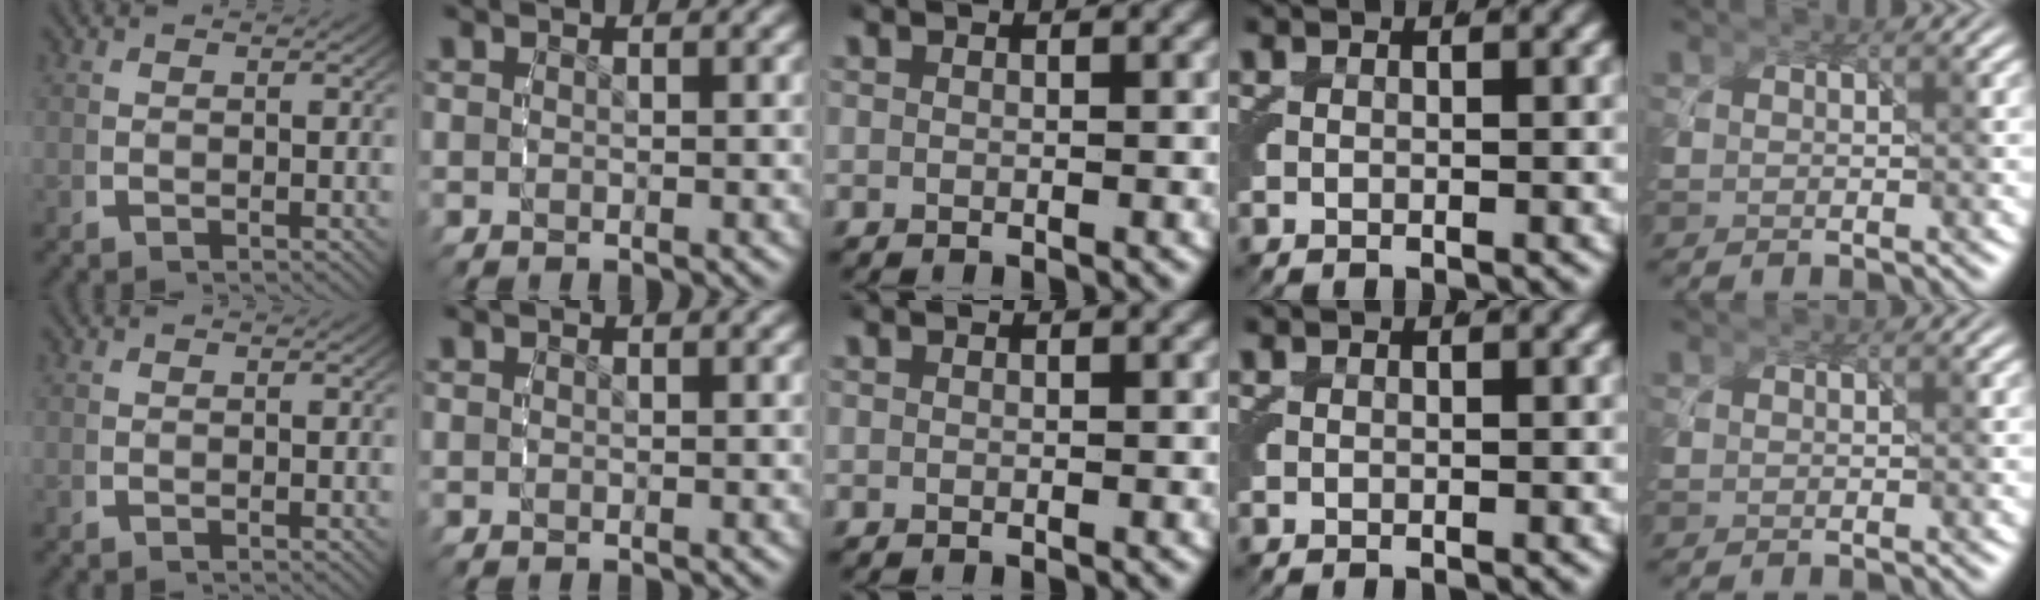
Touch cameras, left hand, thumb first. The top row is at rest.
{}